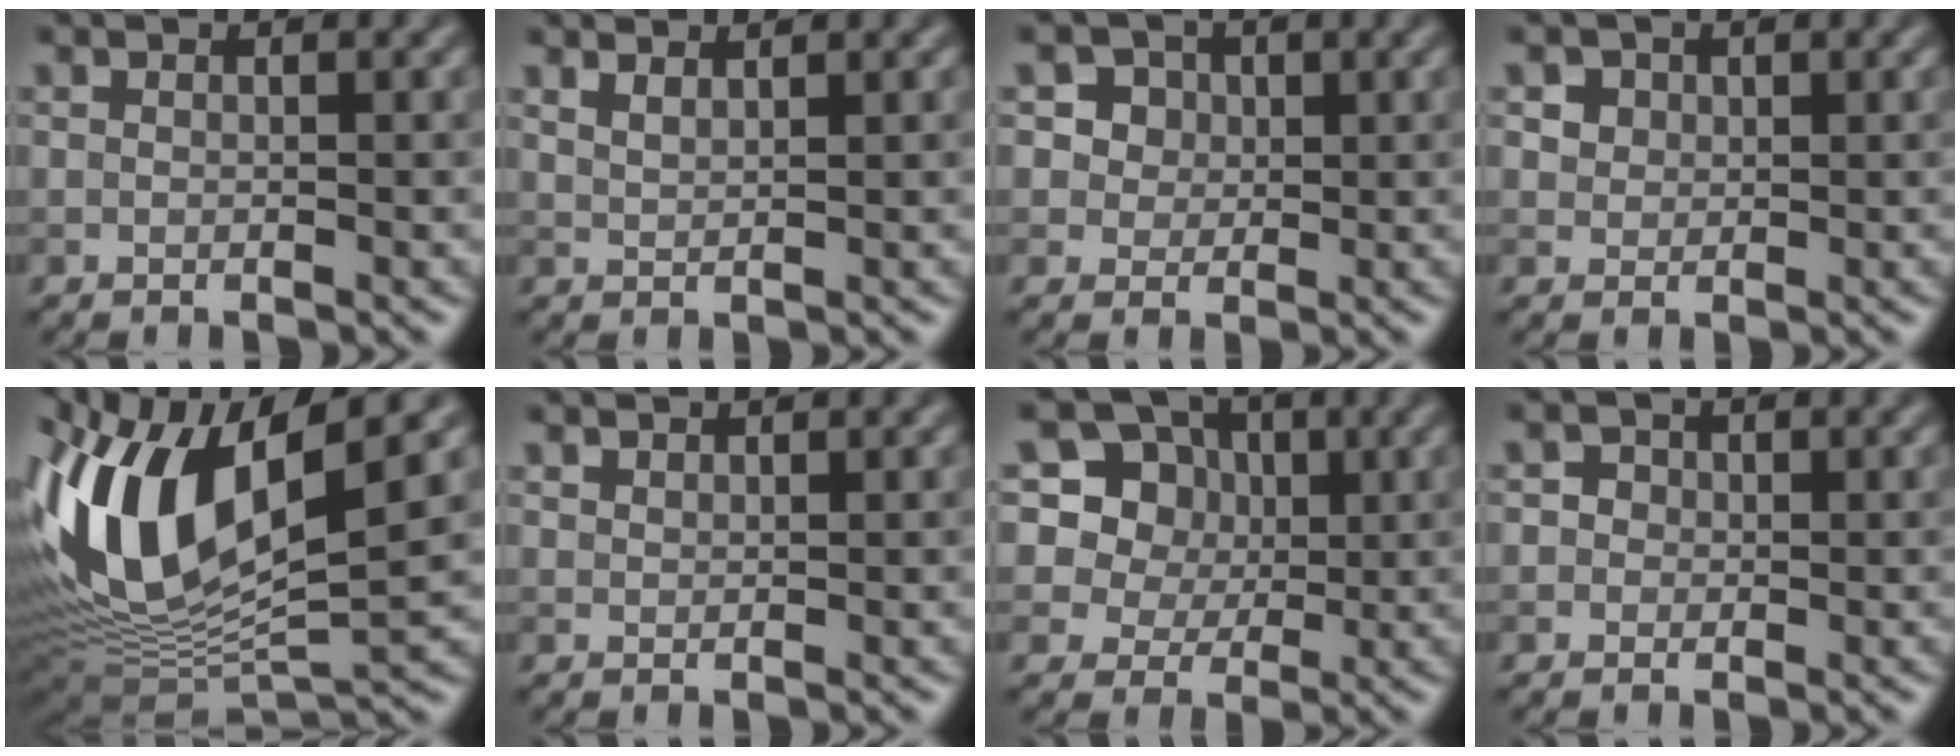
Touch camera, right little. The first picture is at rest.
{"total": 1.5, "force": [1.3, 0.4, 0.7], "torque": [-0.011, -0.001, 0.020]}
{"total": 4.9, "force": [2.4, 3.9, 2.0], "torque": [-0.034, 0.006, 0.031]}
{"total": 3.3, "force": [1.7, 2.4, 1.4], "torque": [-0.040, 0.001, 0.028]}
{"total": 13.9, "force": [3.1, 6.4, 12.0], "torque": [-0.244, -0.001, 0.053]}
{"total": 0.8, "force": [0.7, 0.3, 0.1], "torque": [-0.005, -0.001, 0.018]}
{"total": 9.5, "force": [4.3, 7.6, 3.7], "torque": [-0.094, 0.013, 0.070]}
{"total": 1.7, "force": [0.4, 1.5, 0.6], "torque": [0.003, 0.003, 0.000]}